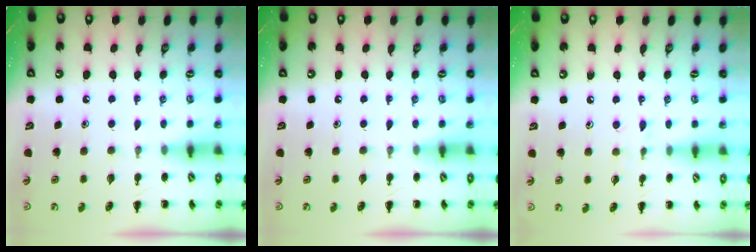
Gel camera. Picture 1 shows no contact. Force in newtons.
{"total": 0.0}
{"total": 4.8, "press": 4.4, "slide": 1.9}